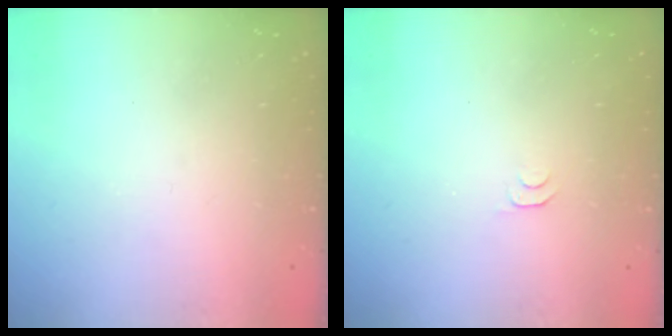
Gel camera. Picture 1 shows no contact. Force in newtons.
{"total": 3.6, "press": 3.6, "slide": 0.5}